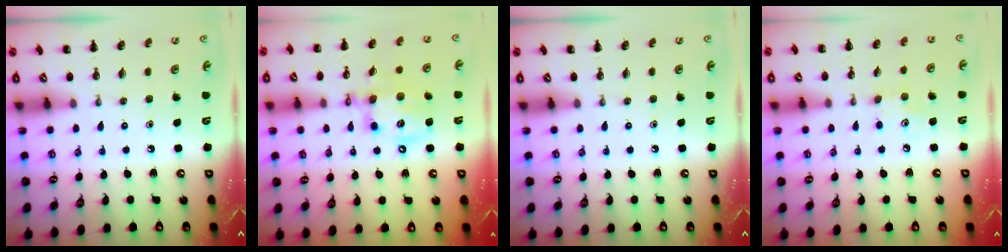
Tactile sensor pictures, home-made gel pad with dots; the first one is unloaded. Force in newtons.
{"total": 14.3, "press": 14.0, "slide": 3.2}
{"total": 0.0}
{"total": 4.3, "press": 4.1, "slide": 1.1}